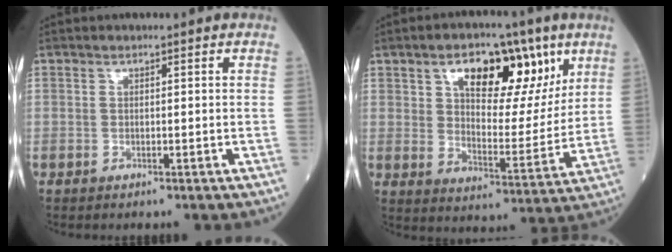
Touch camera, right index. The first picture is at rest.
{"total": 16.9, "force": [7.9, 8.3, 12.3], "torque": [-0.197, 0.015, 0.130]}